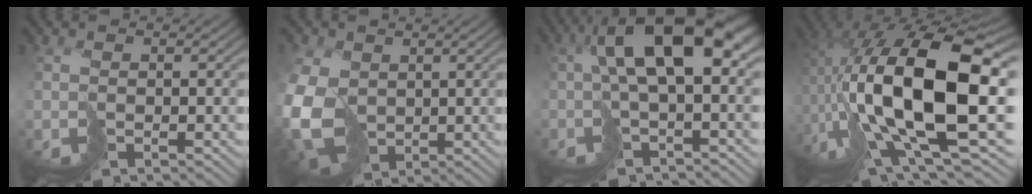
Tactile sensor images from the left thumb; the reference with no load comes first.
{"total": 11.9, "force": [-0.4, 9.1, 7.7], "torque": [-0.227, -0.033, 0.001]}
{"total": 11.0, "force": [0.7, 4.2, 10.1], "torque": [-0.186, 0.005, 0.014]}
{"total": 20.4, "force": [1.2, 9.6, 18.0], "torque": [-0.356, -0.012, 0.021]}